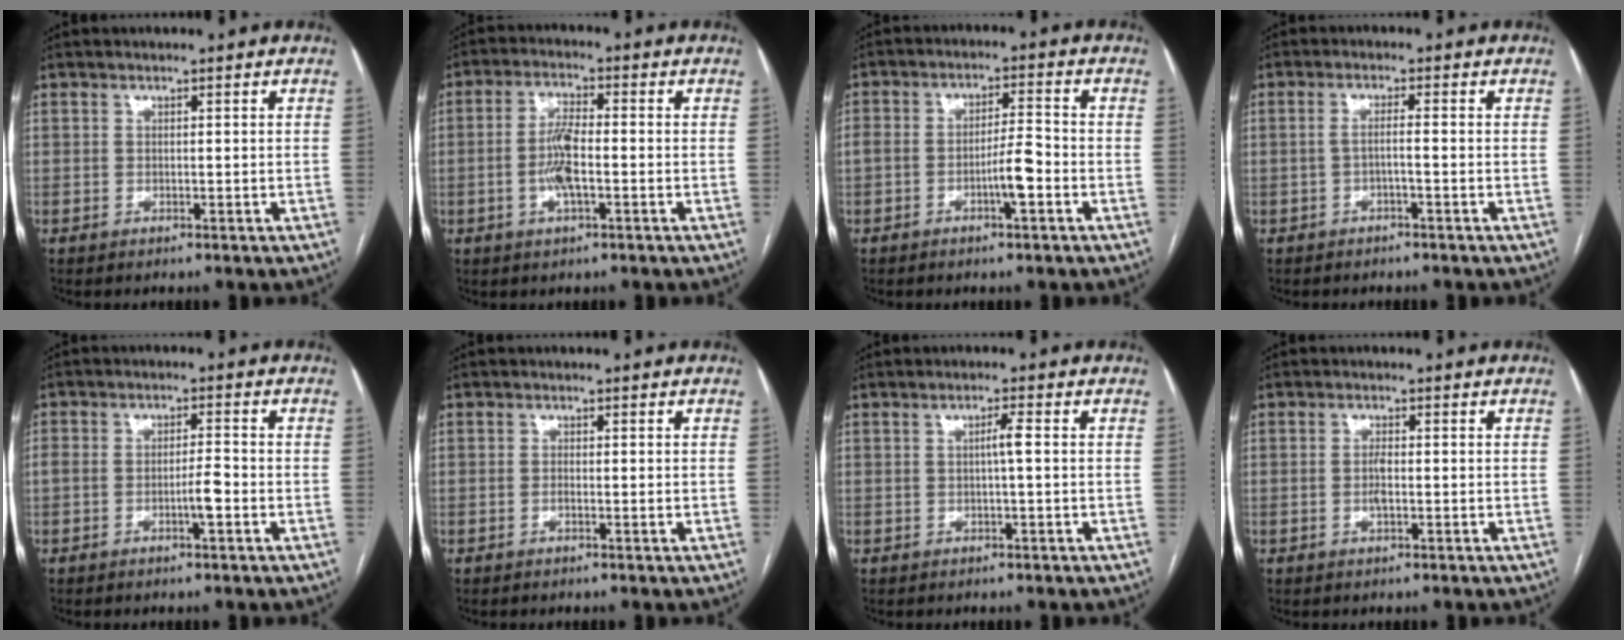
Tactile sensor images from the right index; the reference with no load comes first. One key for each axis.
{"total": 5.9, "fx": -1.3, "fy": 1.4, "fz": 5.5, "tx": -0.115, "ty": 0.004, "tz": -0.025}
{"total": 5.7, "fx": -2.3, "fy": 1.1, "fz": 5.1, "tx": -0.100, "ty": 0.014, "tz": -0.037}
{"total": 2.0, "fx": -0.7, "fy": -0.1, "fz": 1.9, "tx": -0.036, "ty": 0.008, "tz": -0.012}
{"total": 4.0, "fx": -1.6, "fy": 0.9, "fz": 3.6, "tx": -0.070, "ty": 0.011, "tz": -0.026}
{"total": 1.0, "fx": -0.3, "fy": 0.1, "fz": 1.0, "tx": -0.015, "ty": 0.001, "tz": -0.005}
{"total": 1.9, "fx": 0.0, "fy": -0.2, "fz": 1.9, "tx": -0.031, "ty": 0.003, "tz": 0.000}
{"total": 1.8, "fx": -0.4, "fy": 0.5, "fz": 1.7, "tx": -0.035, "ty": 0.000, "tz": -0.007}